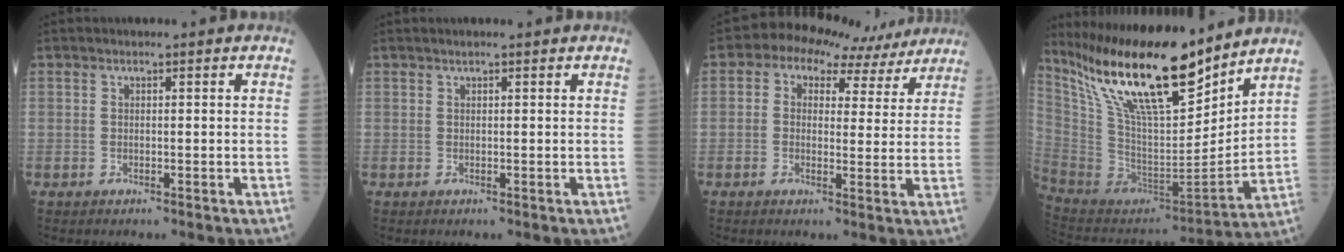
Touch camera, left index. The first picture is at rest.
{"total": 0.9, "force": [0.7, 0.1, 0.5], "torque": [-0.011, 0.009, 0.012]}
{"total": 10.7, "force": [7.4, 6.3, 4.3], "torque": [-0.050, 0.035, 0.077]}
{"total": 22.5, "force": [16.9, 4.5, 14.1], "torque": [-0.250, -0.005, 0.311]}